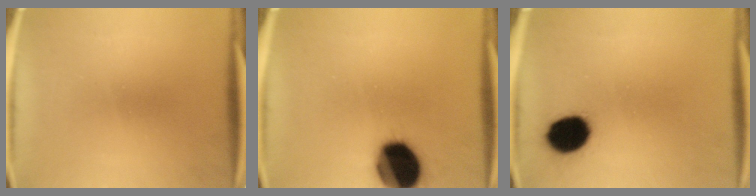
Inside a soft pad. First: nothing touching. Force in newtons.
{"total": 17.6}
{"total": 11.1}